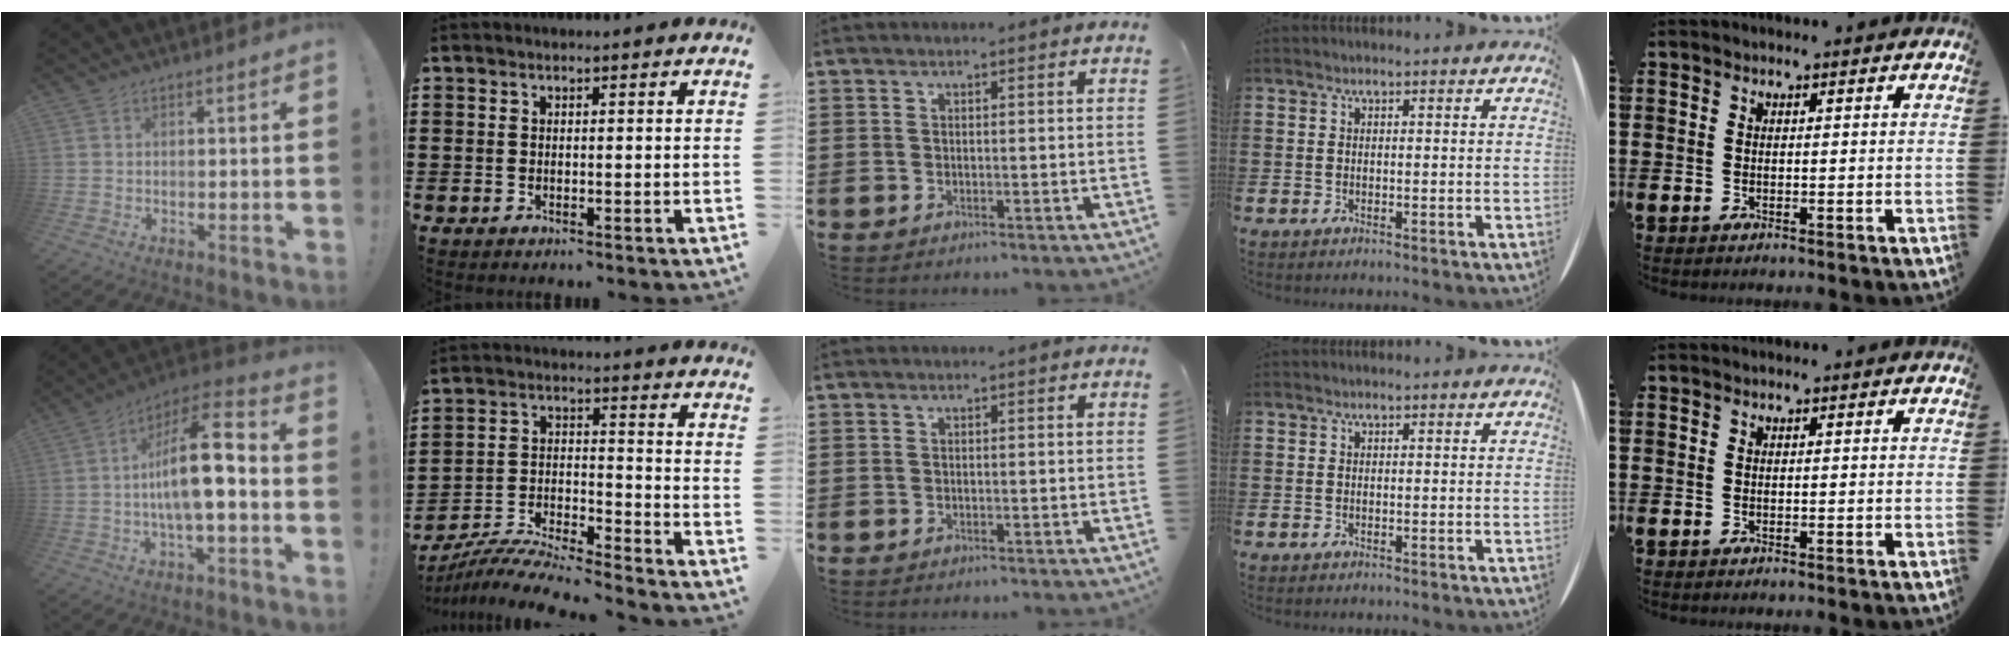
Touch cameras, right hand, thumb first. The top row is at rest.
{"thumb": {"total": 16.0, "force": [-1.3, 4.8, 15.2], "torque": [-0.234, 0.012, -0.025]}, "index": {"total": 7.2, "force": [-7.0, 0.1, 1.6], "torque": [-0.039, -0.005, -0.140]}}